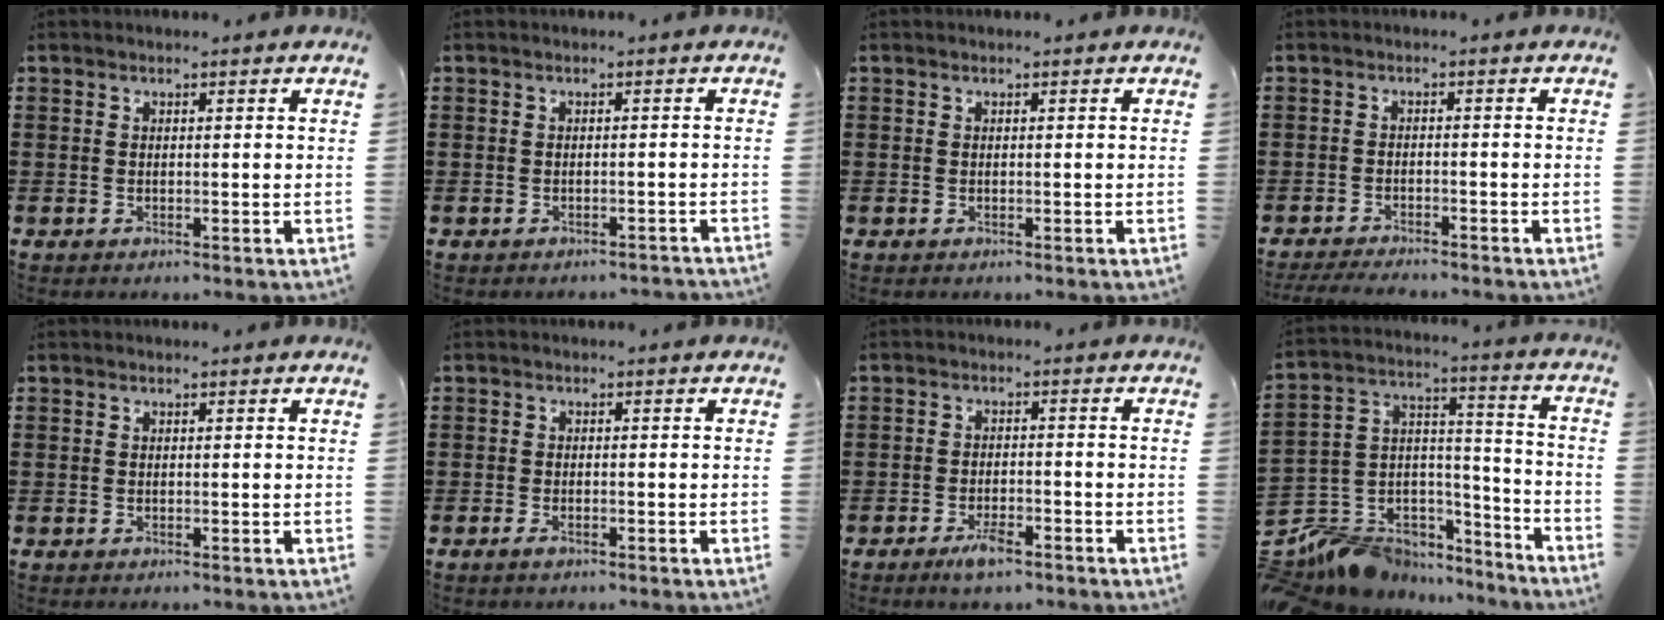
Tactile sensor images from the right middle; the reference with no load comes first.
{"total": 0.8, "force": [-0.8, 0.1, 0.2], "torque": [-0.007, -0.001, -0.015]}
{"total": 0.0}
{"total": 2.6, "force": [-2.5, 0.2, 0.6], "torque": [-0.018, -0.002, -0.053]}
{"total": 0.0}
{"total": 1.0, "force": [-0.7, 0.2, 0.7], "torque": [-0.024, -0.007, -0.014]}
{"total": 3.4, "force": [-2.4, 1.1, 2.1], "torque": [-0.047, 0.001, -0.048]}
{"total": 8.7, "force": [-7.4, 4.6, 1.1], "torque": [-0.045, -0.003, -0.141]}